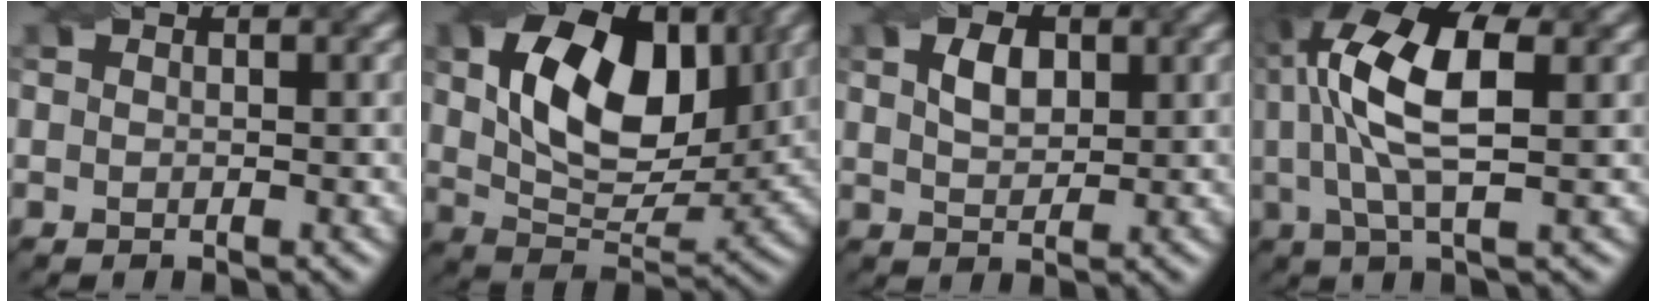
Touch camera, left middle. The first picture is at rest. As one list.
[{"total": 11.3, "force": [3.2, 6.8, 8.4], "torque": [-0.149, 0.000, 0.057]}, {"total": 2.7, "force": [1.0, 1.7, 1.9], "torque": [-0.042, 0.003, 0.021]}, {"total": 9.9, "force": [2.2, 3.7, 8.9], "torque": [-0.184, 0.018, 0.036]}]